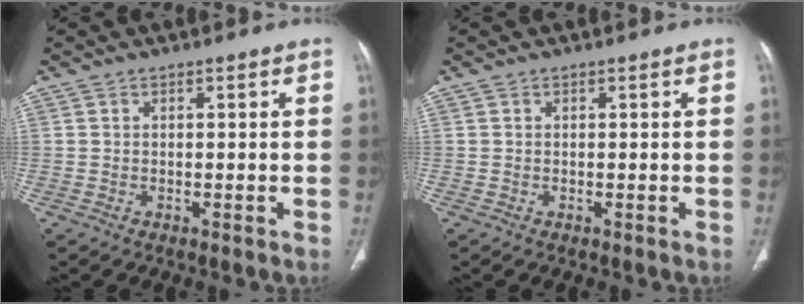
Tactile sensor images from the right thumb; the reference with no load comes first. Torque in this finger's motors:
{"motor_torque": [-0.06, 0.02, -0.07, 0.08, -0.02]}